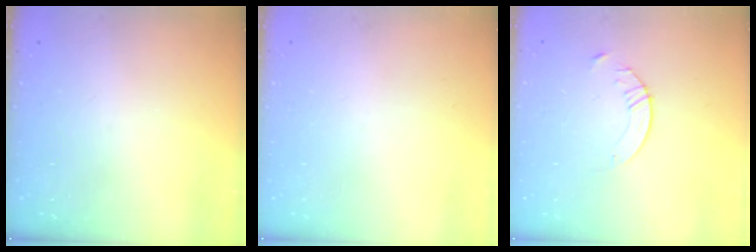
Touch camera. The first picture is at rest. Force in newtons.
{"total": 0.0}
{"total": 4.1, "press": 4.1, "slide": 0.4}